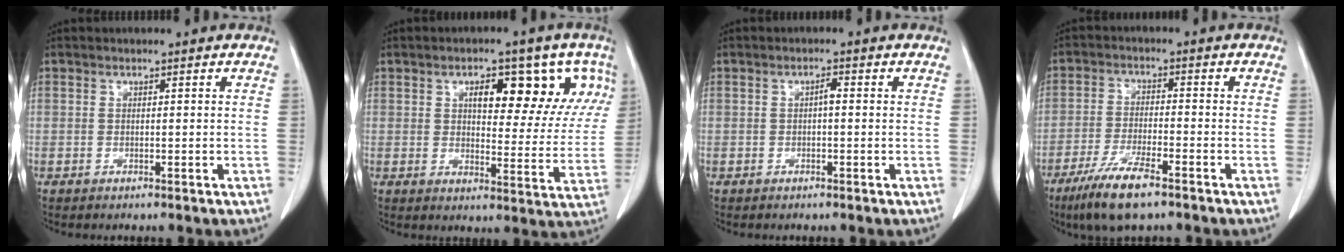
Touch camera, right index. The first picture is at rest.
{"total": 12.3, "force": [5.7, 5.4, 9.4], "torque": [-0.101, 0.013, 0.074]}
{"total": 1.2, "force": [-0.1, 0.3, 1.1], "torque": [-0.019, 0.003, -0.001]}
{"total": 8.5, "force": [-5.8, 1.2, 6.1], "torque": [-0.123, -0.019, -0.104]}